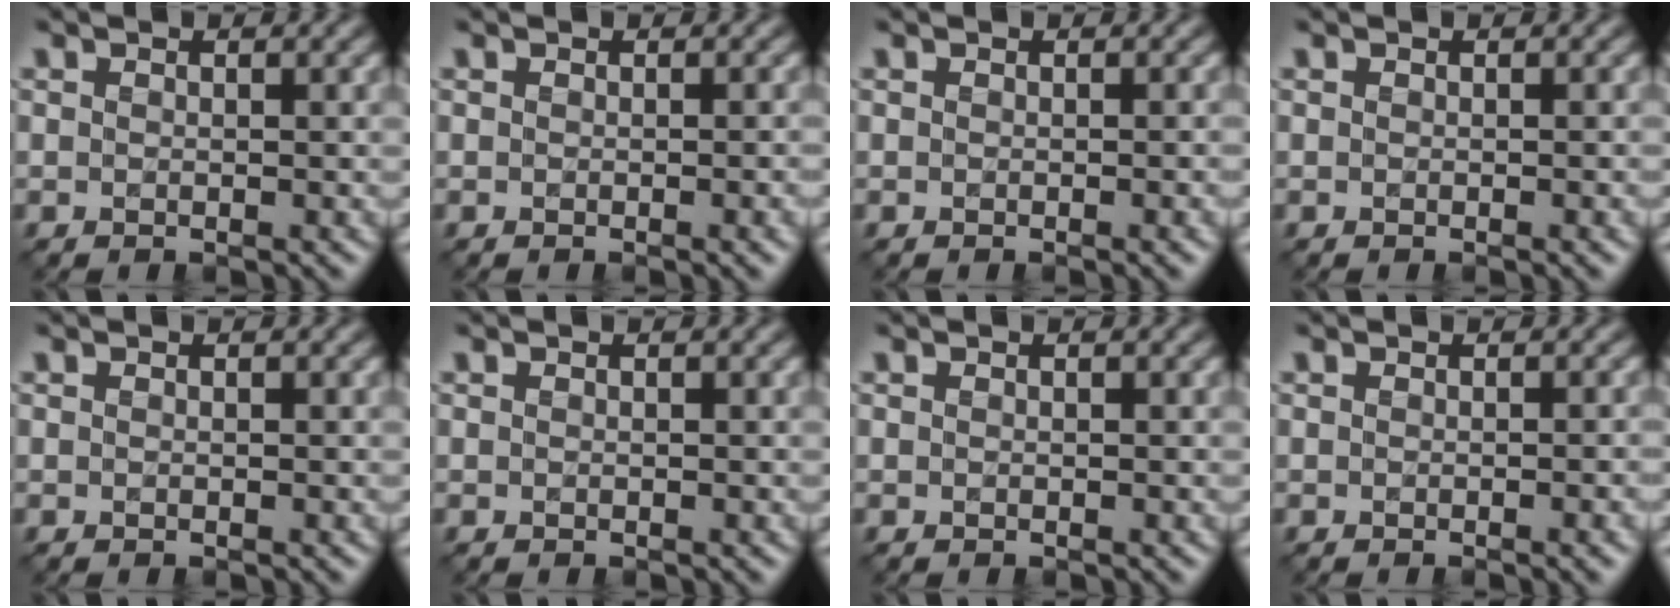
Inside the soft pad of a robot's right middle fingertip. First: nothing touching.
{"total": 1.8, "force": [-0.4, 0.5, 1.7], "torque": [-0.016, -0.002, -0.006]}
{"total": 1.5, "force": [-0.3, 0.4, 1.4], "torque": [-0.012, -0.001, -0.006]}
{"total": 1.0, "force": [-0.2, 0.3, 1.0], "torque": [-0.007, 0.000, -0.004]}
{"total": 0.0}
{"total": 0.0}
{"total": 0.0}
{"total": 2.2, "force": [-0.5, 0.6, 2.1], "torque": [-0.017, -0.001, -0.007]}